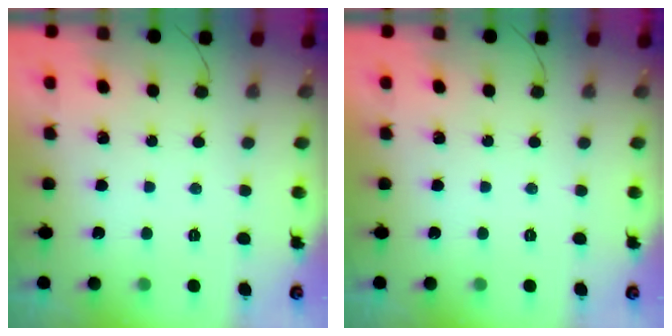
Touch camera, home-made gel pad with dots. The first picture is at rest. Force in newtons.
{"total": 0.0}